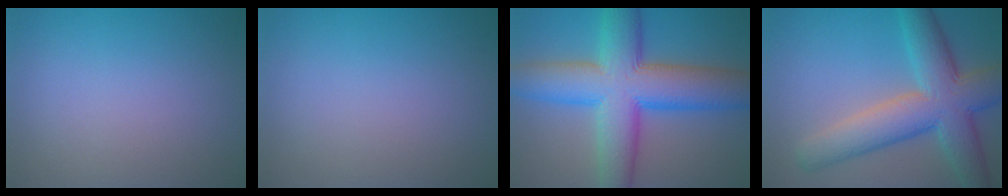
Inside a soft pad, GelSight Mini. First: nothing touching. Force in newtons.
{"total": 0.0}
{"total": 11.6, "press": 11.6, "slide": 0.3}
{"total": 9.0, "press": 9.0, "slide": 0.4}